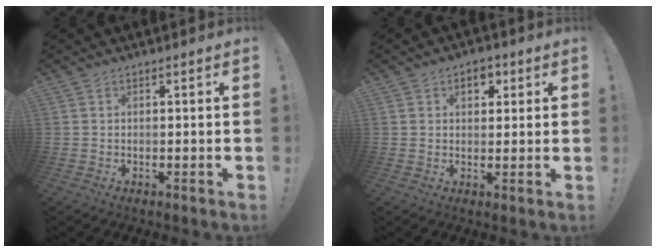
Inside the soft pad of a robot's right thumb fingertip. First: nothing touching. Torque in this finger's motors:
{"motor_torque": [0.73, 0.67, 0.63, -0.01, 0.00]}